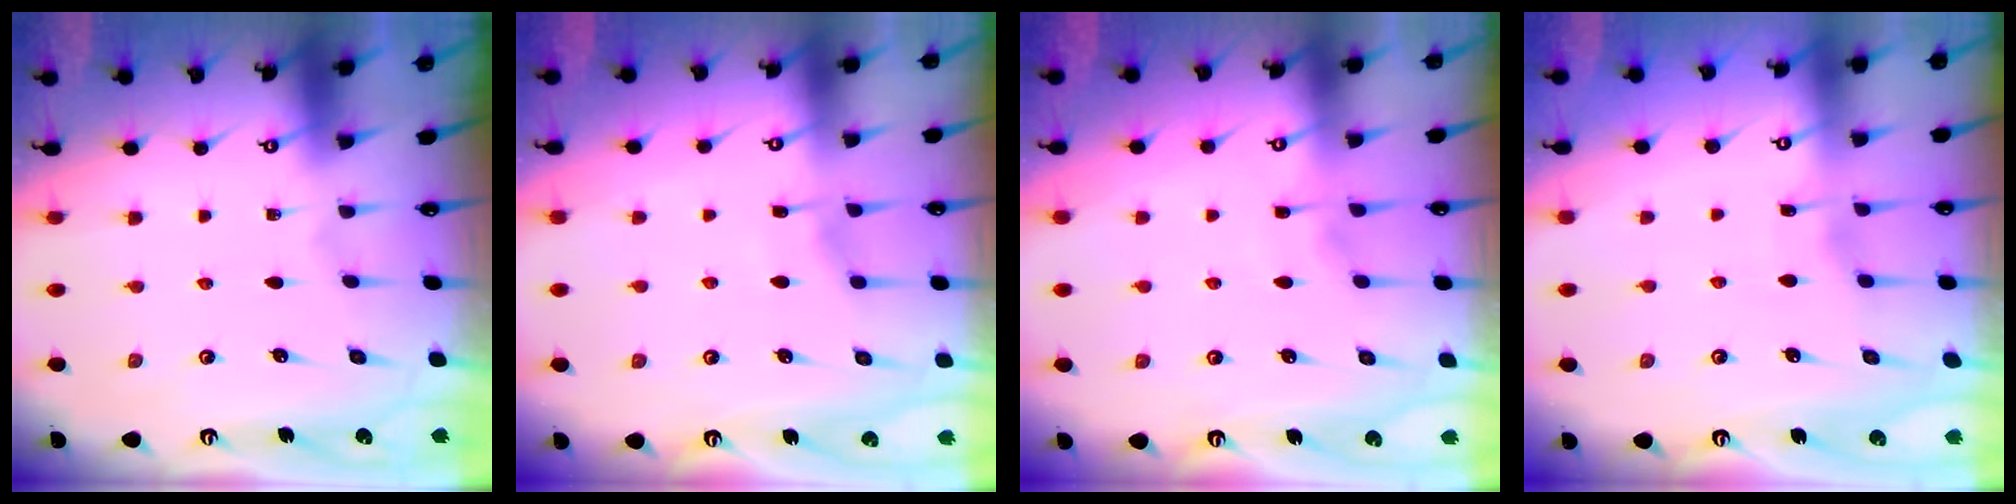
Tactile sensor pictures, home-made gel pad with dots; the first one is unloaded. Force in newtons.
{"total": 4.0, "press": 3.9, "slide": 0.5}
{"total": 1.7, "press": 1.7, "slide": 0.4}
{"total": 3.6, "press": 3.6, "slide": 0.4}